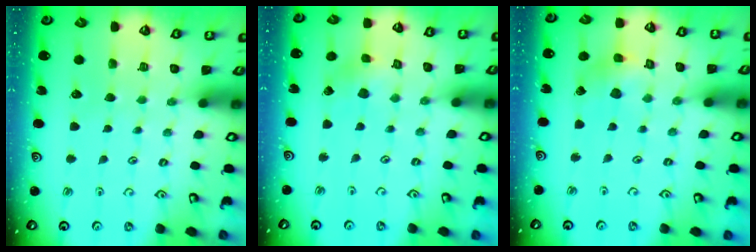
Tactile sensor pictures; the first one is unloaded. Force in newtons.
{"total": 3.2, "press": 3.2, "slide": 0.2}
{"total": 3.7, "press": 3.7, "slide": 0.3}